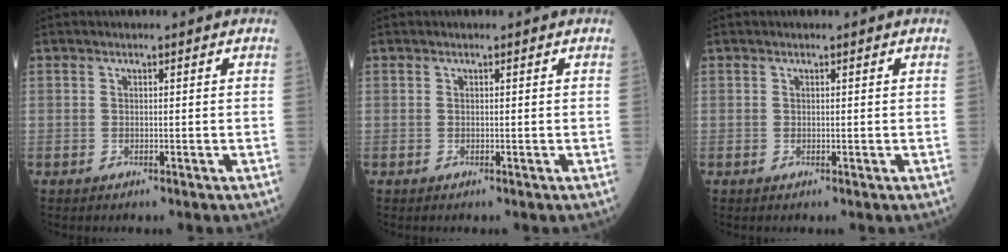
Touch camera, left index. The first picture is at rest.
{"total": 0.0}
{"total": 0.0}